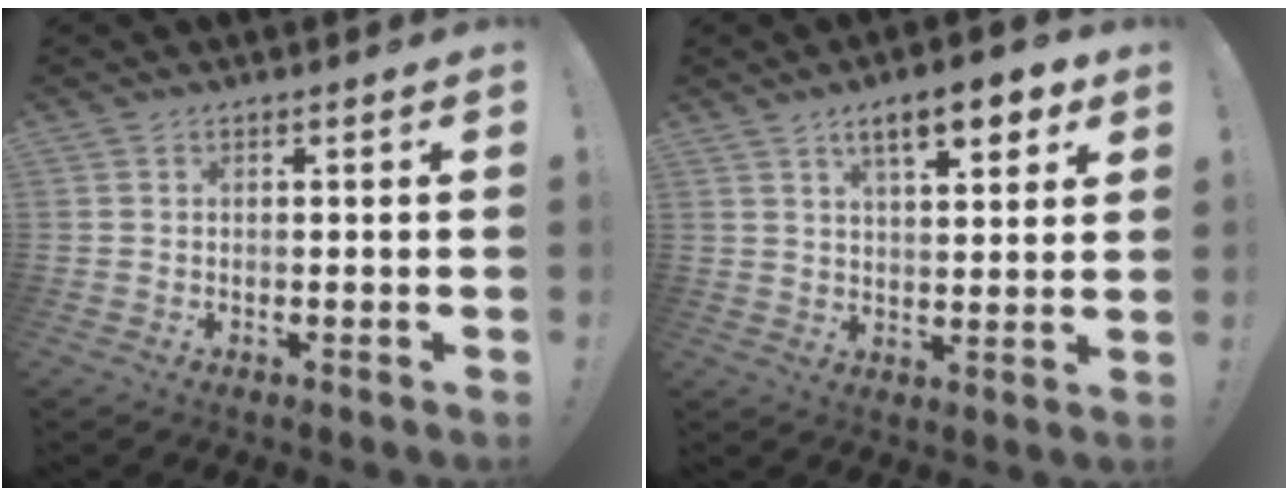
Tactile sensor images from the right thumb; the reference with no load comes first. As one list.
[{"total": 10.8, "force": [5.9, 3.5, 8.3], "torque": [-0.113, -0.024, 0.095]}]